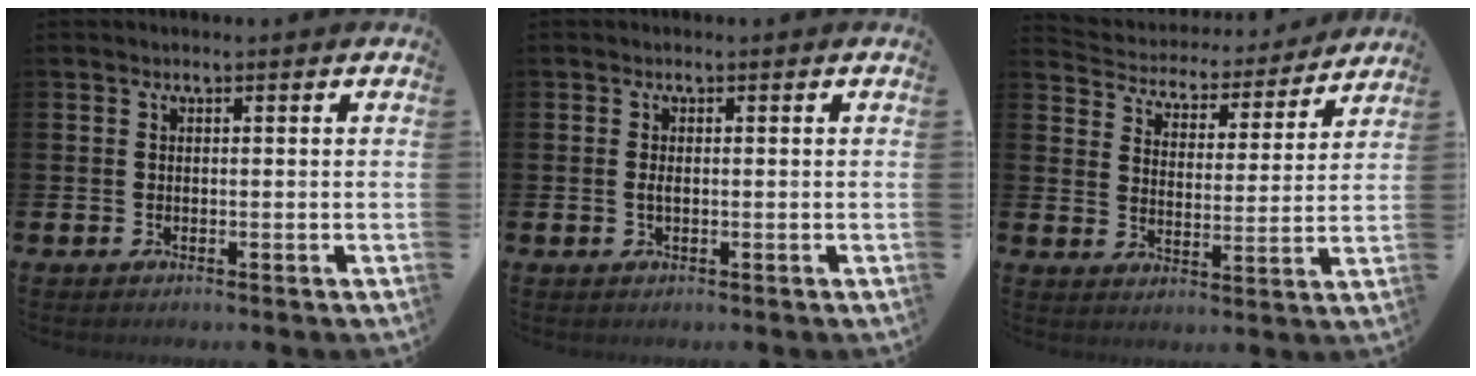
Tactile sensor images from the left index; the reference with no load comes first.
{"total": 1.0, "force": [-0.1, 0.4, 0.9], "torque": [-0.016, 0.002, -0.003]}
{"total": 4.5, "force": [4.3, 1.4, 0.2], "torque": [-0.029, -0.043, 0.066]}